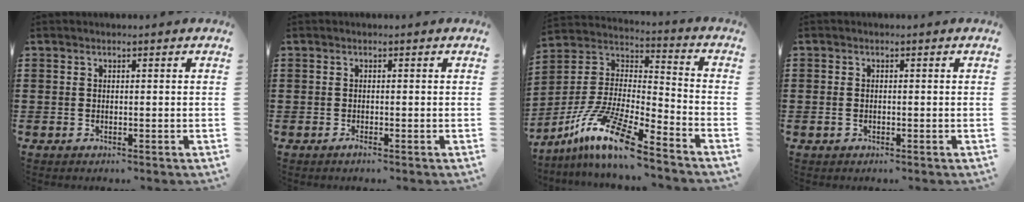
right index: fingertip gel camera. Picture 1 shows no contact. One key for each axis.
{"total": 0.6, "fx": -0.5, "fy": 0.1, "fz": 0.3, "tx": -0.007, "ty": -0.004, "tz": -0.009}
{"total": 12.6, "fx": -9.5, "fy": 1.4, "fz": 8.2, "tx": -0.180, "ty": 0.003, "tz": -0.189}
{"total": 1.0, "fx": -0.3, "fy": 0.6, "fz": 0.7, "tx": -0.016, "ty": 0.001, "tz": -0.007}